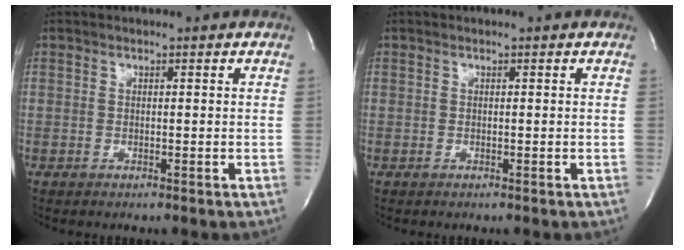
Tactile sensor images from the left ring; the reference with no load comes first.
{"total": 0.0}